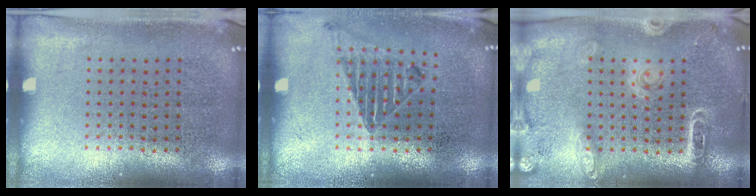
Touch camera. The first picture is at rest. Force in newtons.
{"total": 1.0, "press": 1.0, "slide": 0.1}
{"total": 1.8, "press": 1.7, "slide": 0.6}